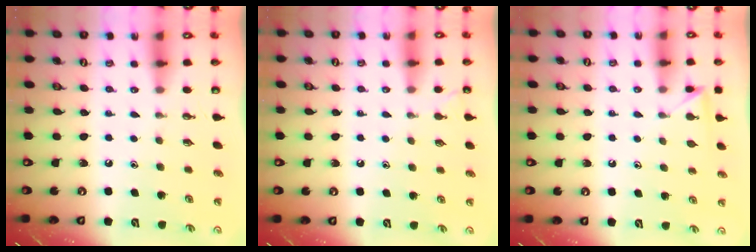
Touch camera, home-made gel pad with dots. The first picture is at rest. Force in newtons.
{"total": 2.9, "press": 2.9, "slide": 0.3}
{"total": 3.9, "press": 3.9, "slide": 0.3}